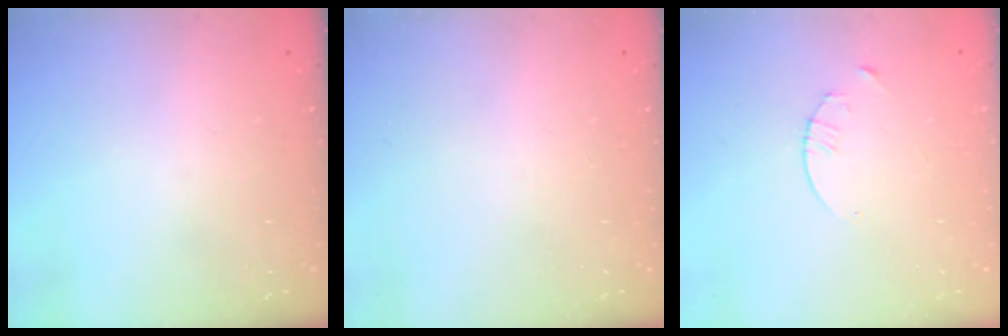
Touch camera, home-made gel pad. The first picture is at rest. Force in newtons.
{"total": 0.0}
{"total": 1.7, "press": 1.6, "slide": 0.2}